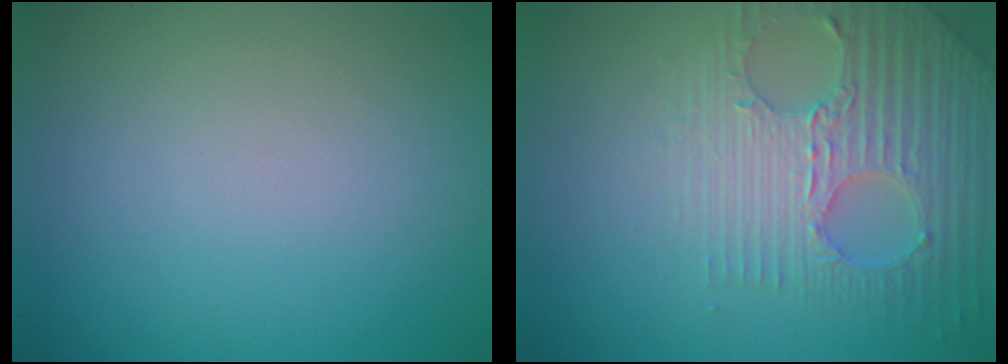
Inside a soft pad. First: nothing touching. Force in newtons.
{"total": 3.9, "press": 3.7, "slide": 0.9}